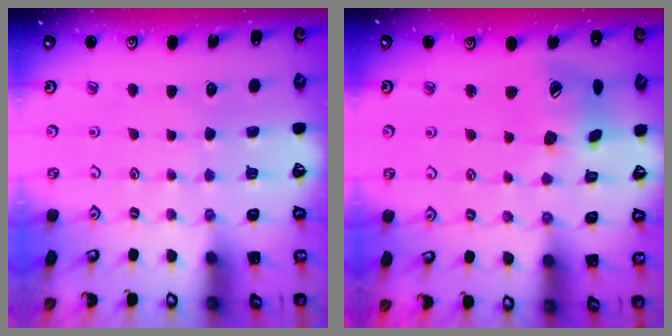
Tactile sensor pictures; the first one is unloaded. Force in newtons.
{"total": 13.6, "press": 13.6, "slide": 1.3}